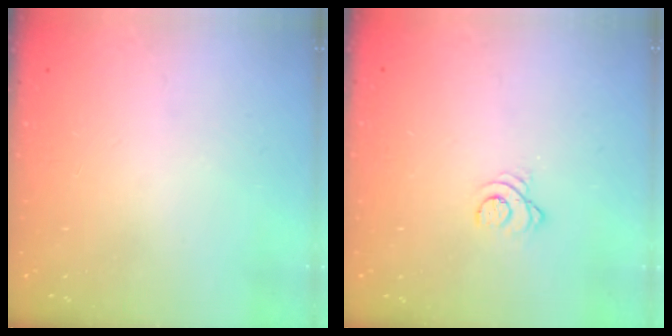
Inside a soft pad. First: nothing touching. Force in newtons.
{"total": 2.6, "press": 2.6, "slide": 0.3}